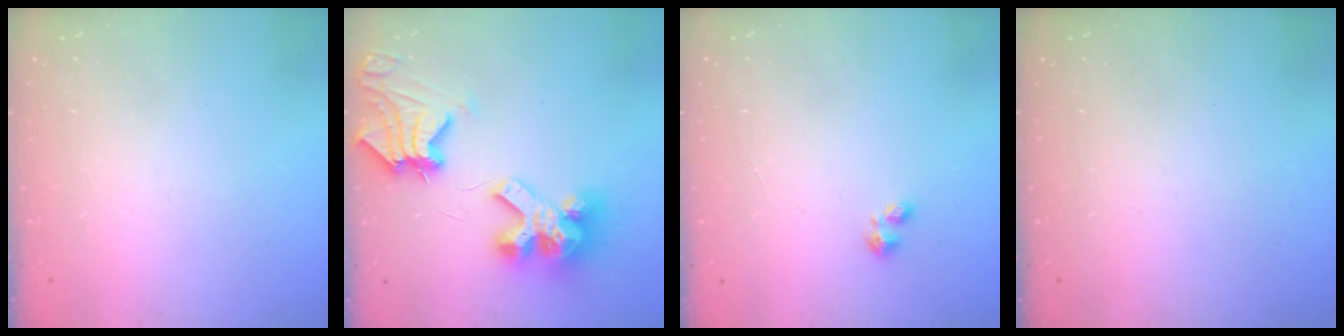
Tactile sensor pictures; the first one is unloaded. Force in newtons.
{"total": 12.4, "press": 12.3, "slide": 1.4}
{"total": 2.2, "press": 2.2, "slide": 0.4}
{"total": 0.0}